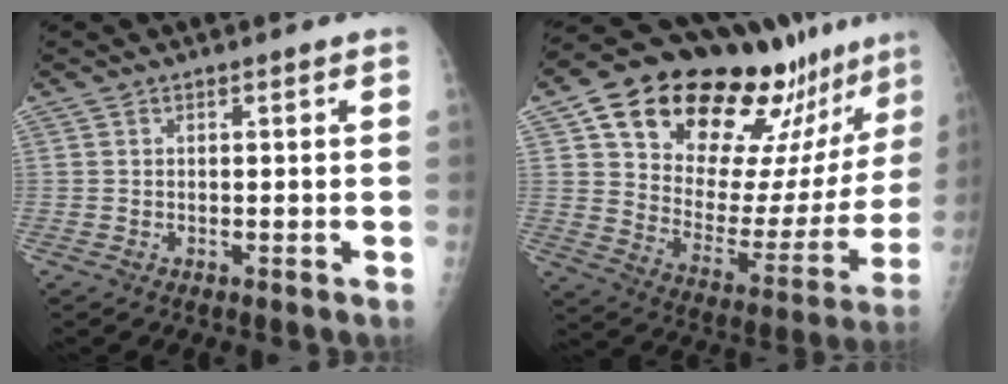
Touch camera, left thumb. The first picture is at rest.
{"total": 27.7, "force": [19.6, 11.7, 15.6], "torque": [-0.196, -0.068, 0.289]}